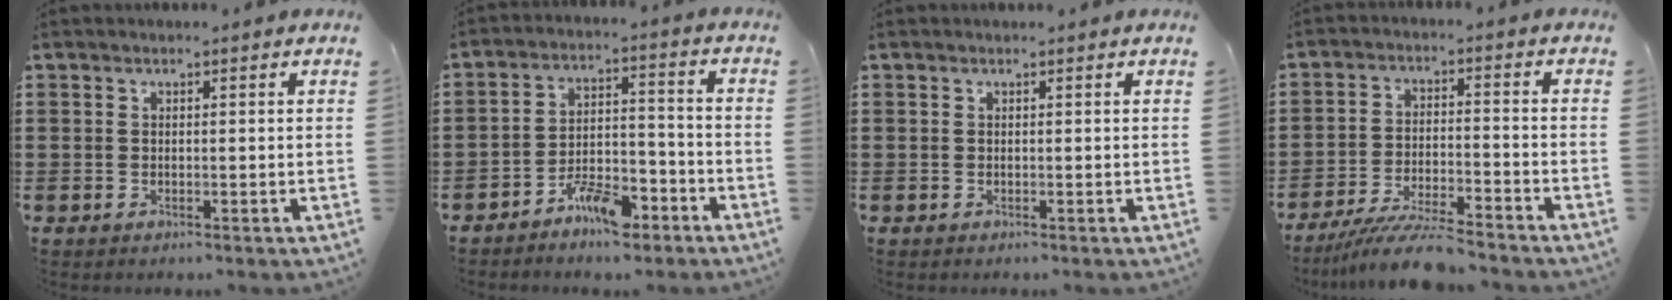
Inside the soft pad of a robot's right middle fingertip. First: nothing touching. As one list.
[{"total": 6.7, "force": [-5.4, 2.0, 3.4], "torque": [-0.065, 0.012, -0.103]}, {"total": 0.0}, {"total": 7.6, "force": [-7.0, 0.3, 3.0], "torque": [-0.059, -0.005, -0.131]}]